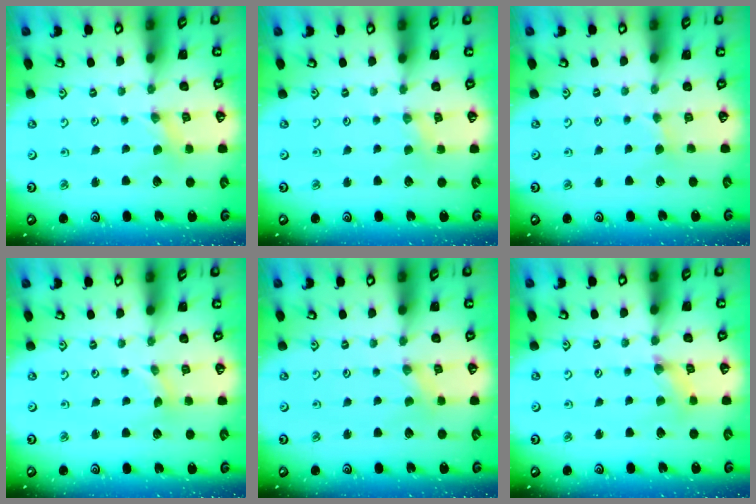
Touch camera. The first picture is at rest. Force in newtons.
{"total": 1.3, "press": 1.3, "slide": 0.3}
{"total": 1.1, "press": 1.1, "slide": 0.3}
{"total": 0.7, "press": 0.7, "slide": 0.1}
{"total": 0.0}
{"total": 1.7, "press": 1.7, "slide": 0.3}